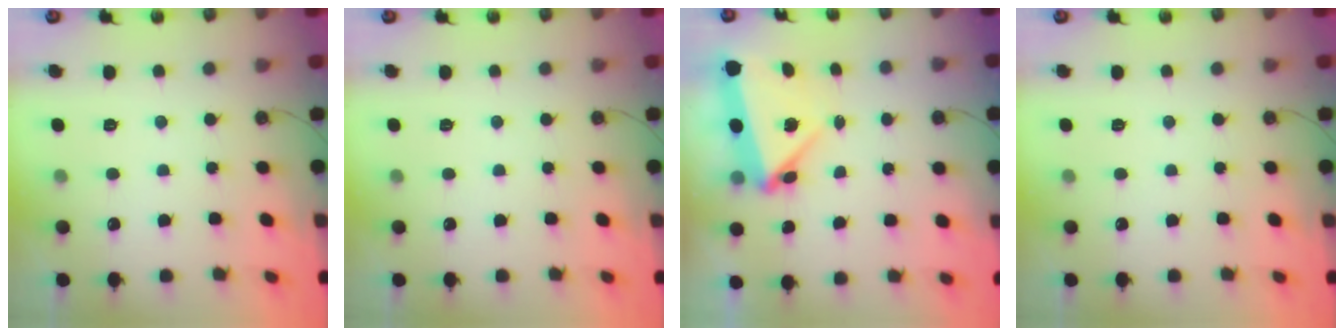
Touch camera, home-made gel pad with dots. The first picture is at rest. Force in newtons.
{"total": 0.0}
{"total": 9.3, "press": 4.9, "slide": 7.9}
{"total": 0.0}